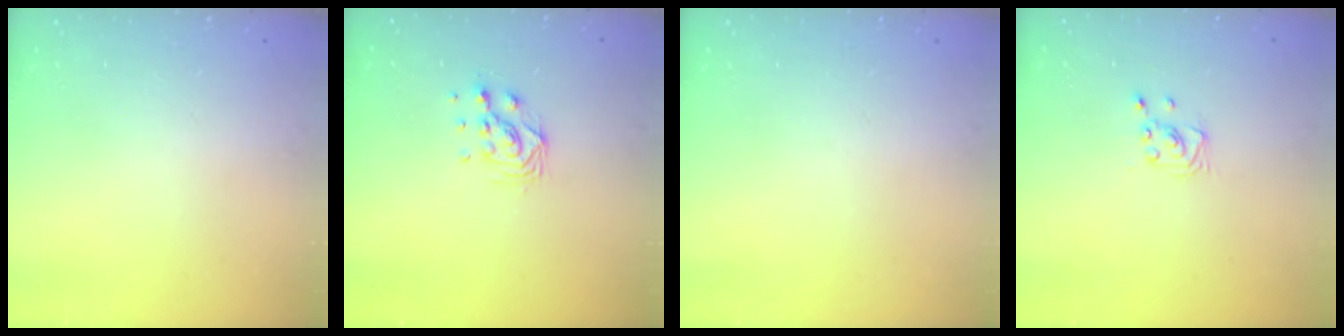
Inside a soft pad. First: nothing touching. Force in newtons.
{"total": 7.8, "press": 7.8, "slide": 0.7}
{"total": 0.0}
{"total": 2.2, "press": 2.2, "slide": 0.2}